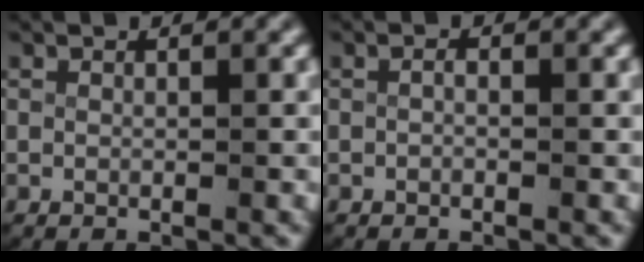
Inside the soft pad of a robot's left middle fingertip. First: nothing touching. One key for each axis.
{"total": 0.5, "fx": -0.3, "fy": 0.1, "fz": 0.4, "tx": -0.013, "ty": -0.004, "tz": -0.002}